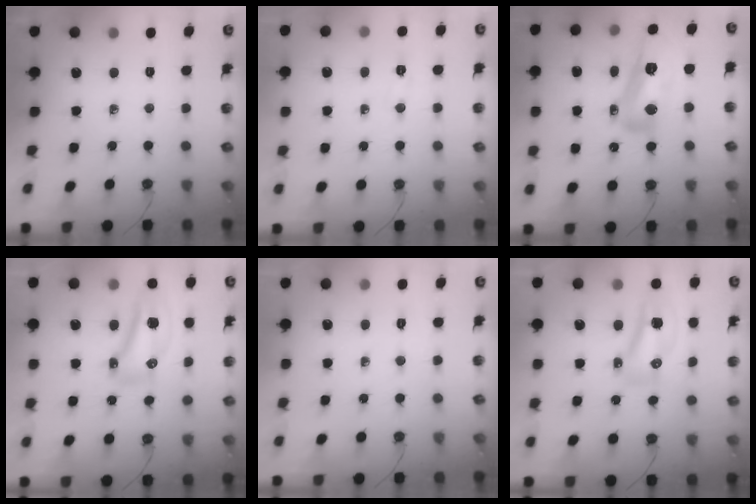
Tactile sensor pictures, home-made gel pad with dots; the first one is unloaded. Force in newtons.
{"total": 3.8, "press": 3.7, "slide": 0.6}
{"total": 14.9, "press": 14.8, "slide": 1.5}
{"total": 13.1, "press": 13.1, "slide": 1.0}
{"total": 2.6, "press": 2.5, "slide": 0.5}
{"total": 9.4, "press": 9.4, "slide": 1.2}